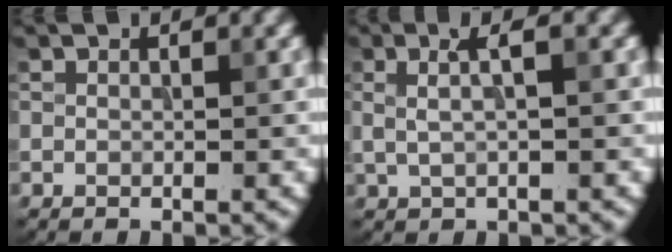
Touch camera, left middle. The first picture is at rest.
{"total": 2.7, "force": [0.7, 0.7, 2.5], "torque": [-0.045, 0.006, 0.011]}